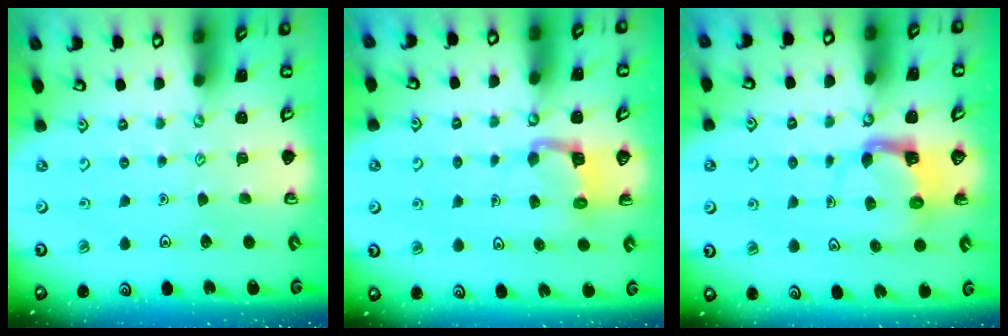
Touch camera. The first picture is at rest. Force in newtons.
{"total": 4.2, "press": 4.2, "slide": 0.2}
{"total": 3.9, "press": 3.9, "slide": 0.7}